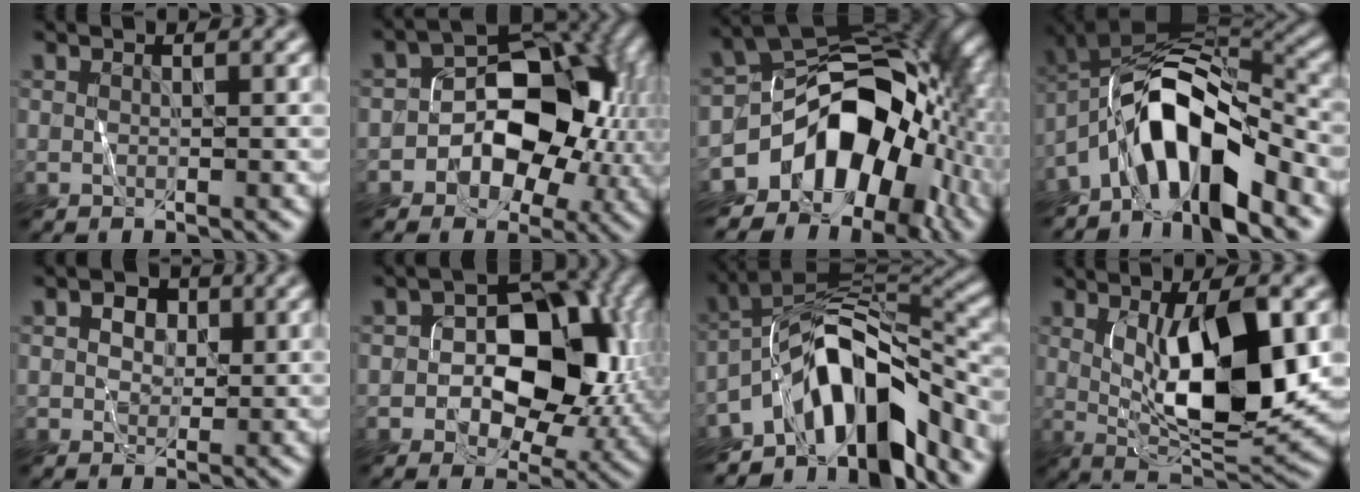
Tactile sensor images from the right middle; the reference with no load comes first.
{"total": 8.9, "force": [-1.7, 6.1, 6.3], "torque": [-0.071, 0.015, -0.031]}
{"total": 13.5, "force": [-5.3, 8.8, 8.7], "torque": [-0.110, 0.000, -0.102]}
{"total": 9.1, "force": [-4.6, 3.4, 7.1], "torque": [-0.113, 0.025, -0.089]}
{"total": 2.2, "force": [0.9, 1.8, 1.0], "torque": [-0.015, 0.009, 0.012]}
{"total": 9.8, "force": [-0.5, 6.5, 7.4], "torque": [-0.085, 0.021, -0.014]}
{"total": 11.0, "force": [-6.4, 4.8, 7.6], "torque": [-0.098, 0.023, -0.119]}
{"total": 9.5, "force": [1.1, 3.0, 8.9], "torque": [-0.143, -0.005, 0.028]}